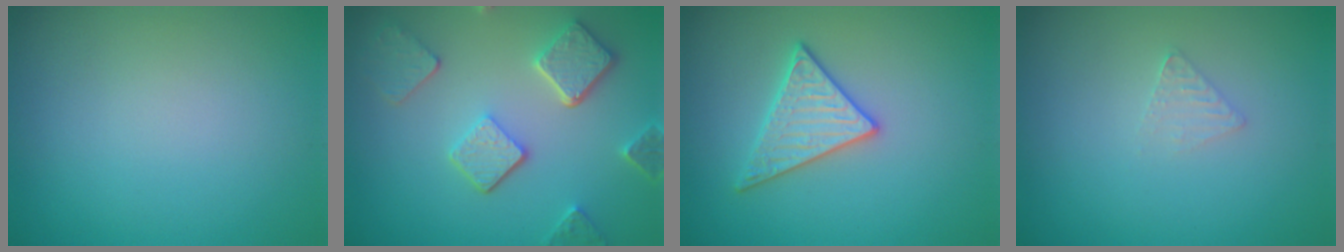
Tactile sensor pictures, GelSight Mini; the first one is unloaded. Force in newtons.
{"total": 5.0, "press": 3.9, "slide": 3.2}
{"total": 3.0, "press": 3.0, "slide": 0.1}
{"total": 1.0, "press": 1.0, "slide": 0.1}